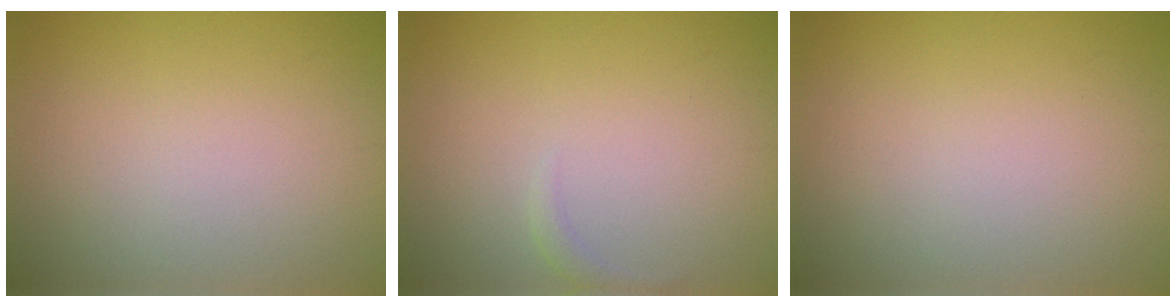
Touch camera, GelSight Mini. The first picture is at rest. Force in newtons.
{"total": 0.8, "press": 0.7, "slide": 0.1}
{"total": 0.0}